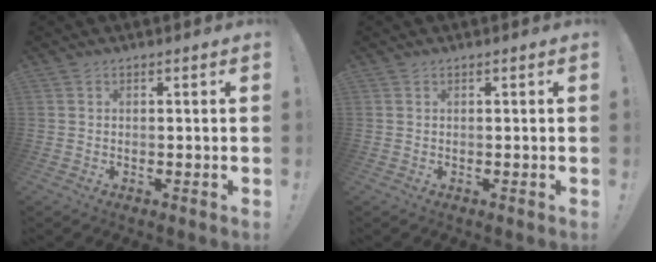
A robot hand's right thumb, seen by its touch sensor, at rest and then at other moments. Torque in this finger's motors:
{"motor_torque": [-0.07, 0.06, -0.24, 0.24, 0.00]}